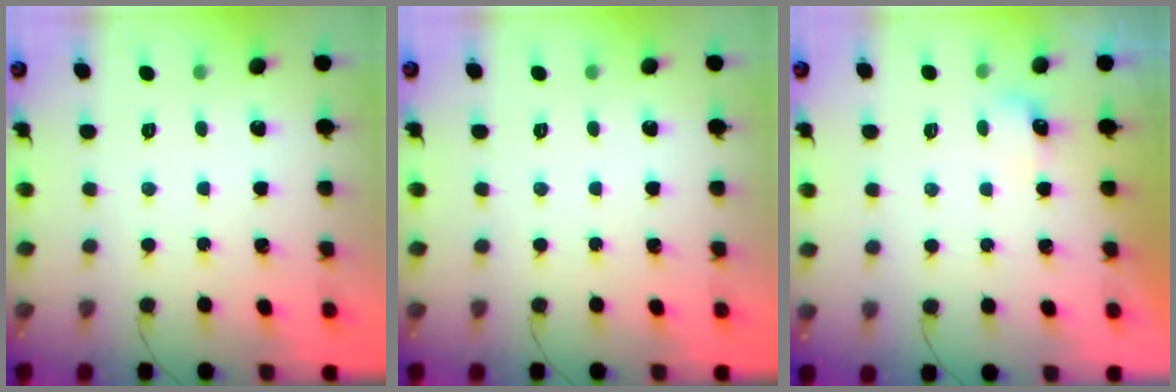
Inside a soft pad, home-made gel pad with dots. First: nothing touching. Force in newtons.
{"total": 0.0}
{"total": 3.3, "press": 3.1, "slide": 1.0}